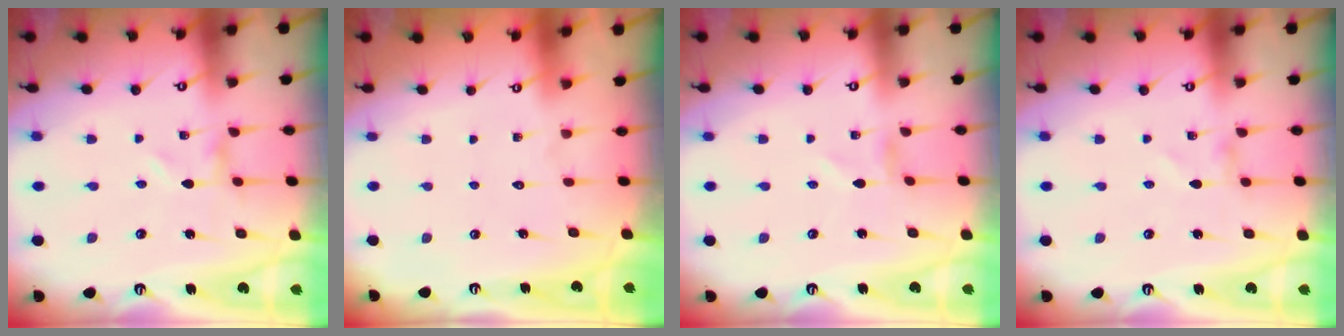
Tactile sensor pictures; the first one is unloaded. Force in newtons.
{"total": 1.7, "press": 1.7, "slide": 0.1}
{"total": 1.1, "press": 1.1, "slide": 0.1}
{"total": 1.1, "press": 1.1, "slide": 0.1}